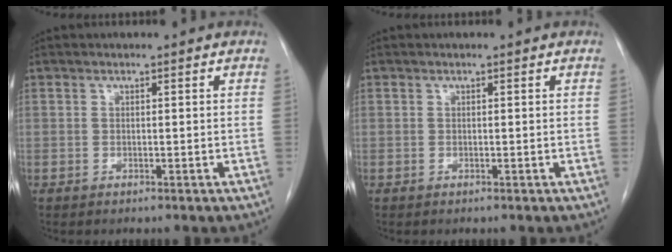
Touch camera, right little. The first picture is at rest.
{"total": 0.0}